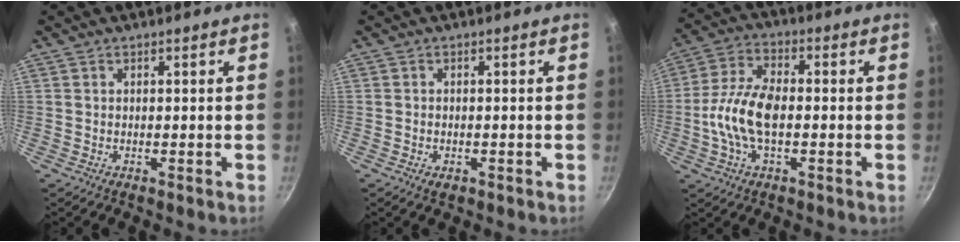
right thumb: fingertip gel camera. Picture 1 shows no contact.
{"total": 1.6, "force": [-0.8, 1.0, 1.0], "torque": [-0.018, 0.001, -0.012]}
{"total": 11.7, "force": [-1.6, 6.0, 9.9], "torque": [-0.195, 0.027, -0.042]}